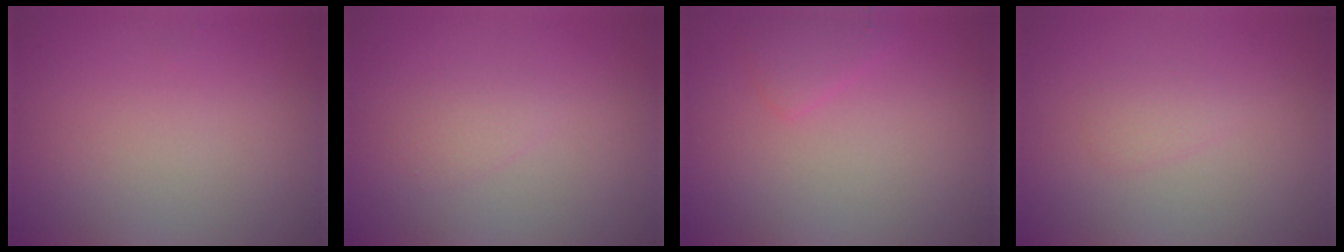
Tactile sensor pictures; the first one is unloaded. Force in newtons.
{"total": 1.1, "press": 1.1, "slide": 0.1}
{"total": 1.4, "press": 1.4, "slide": 0.0}
{"total": 1.0, "press": 1.0, "slide": 0.1}